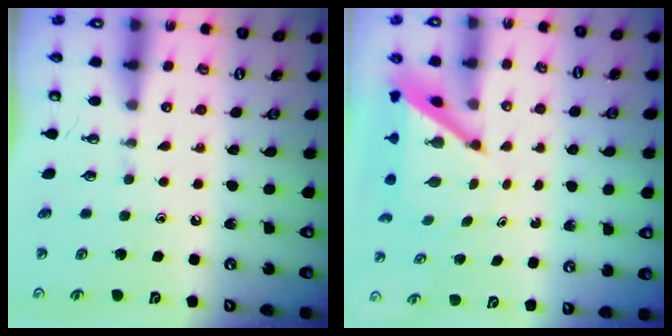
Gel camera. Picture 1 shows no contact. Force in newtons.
{"total": 5.1, "press": 5.1, "slide": 0.4}